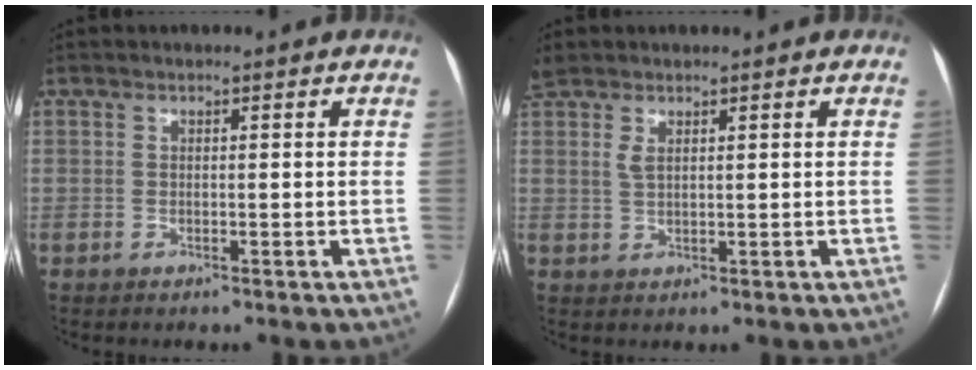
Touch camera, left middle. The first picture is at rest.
{"total": 3.2, "force": [2.0, 1.2, 2.1], "torque": [-0.066, 0.010, 0.050]}